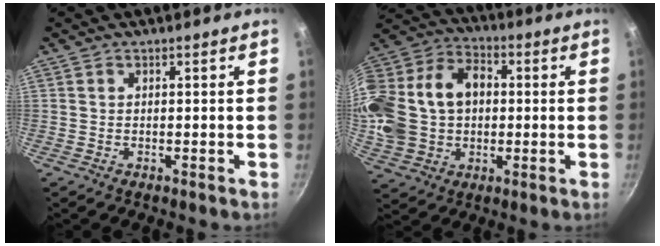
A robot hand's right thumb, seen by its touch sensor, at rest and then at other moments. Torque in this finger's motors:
{"motor_torque": [1.81, 2.65, 0.16, 0.12, 0.51]}